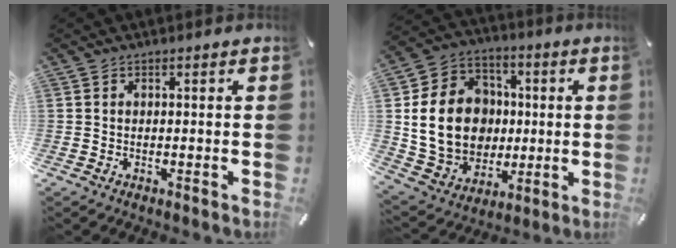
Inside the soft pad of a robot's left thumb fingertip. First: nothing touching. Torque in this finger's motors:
{"motor_torque": [0.39, 1.64, 0.56, 0.02, 0.28]}